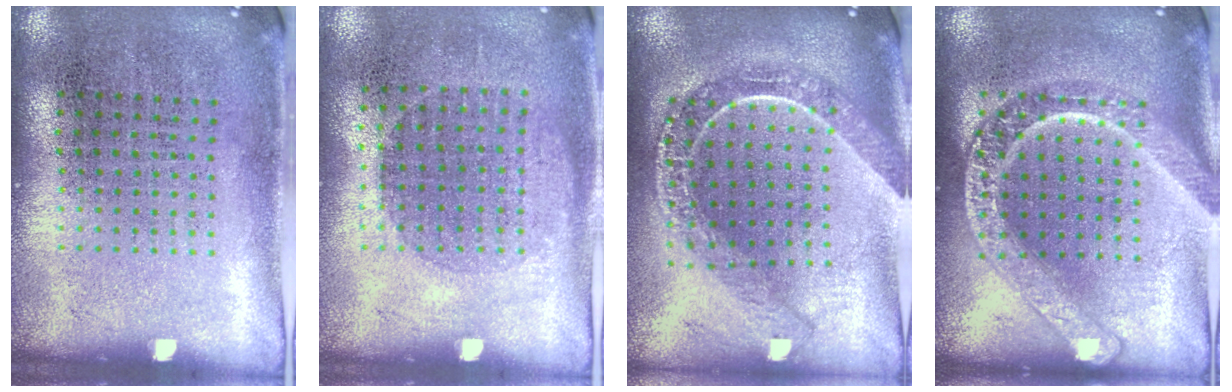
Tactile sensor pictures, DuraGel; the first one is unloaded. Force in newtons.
{"total": 1.0, "press": 0.9, "slide": 0.4}
{"total": 2.2, "press": 1.9, "slide": 1.1}
{"total": 3.4, "press": 3.4, "slide": 0.5}